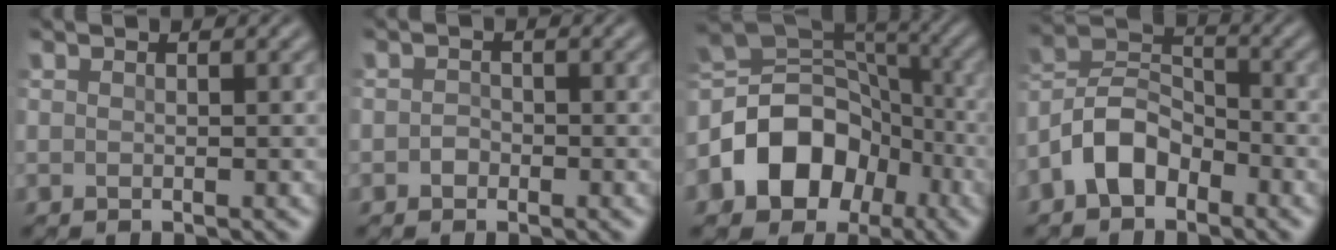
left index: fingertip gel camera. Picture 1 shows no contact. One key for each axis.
{"total": 0.9, "fx": -0.7, "fy": 0.5, "fz": 0.1, "tx": -0.003, "ty": -0.005, "tz": -0.011}
{"total": 9.7, "fx": -4.0, "fy": 7.3, "fz": 5.0, "tx": -0.074, "ty": 0.008, "tz": -0.074}
{"total": 5.2, "fx": -3.4, "fy": 2.9, "fz": 2.6, "tx": -0.052, "ty": 0.010, "tz": -0.071}